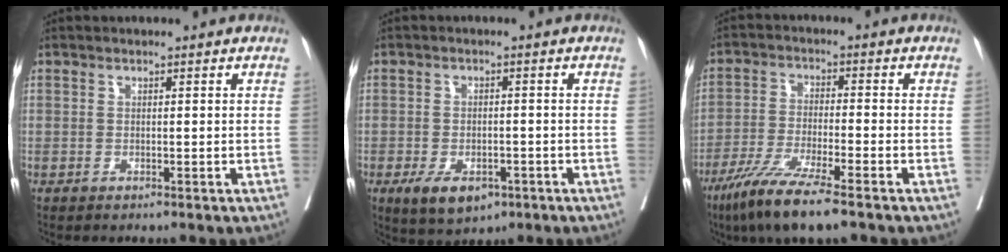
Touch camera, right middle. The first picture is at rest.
{"total": 6.7, "force": [-3.6, 3.6, 4.4], "torque": [-0.071, -0.004, -0.051]}
{"total": 10.0, "force": [-6.9, 0.3, 7.2], "torque": [-0.137, -0.030, -0.128]}